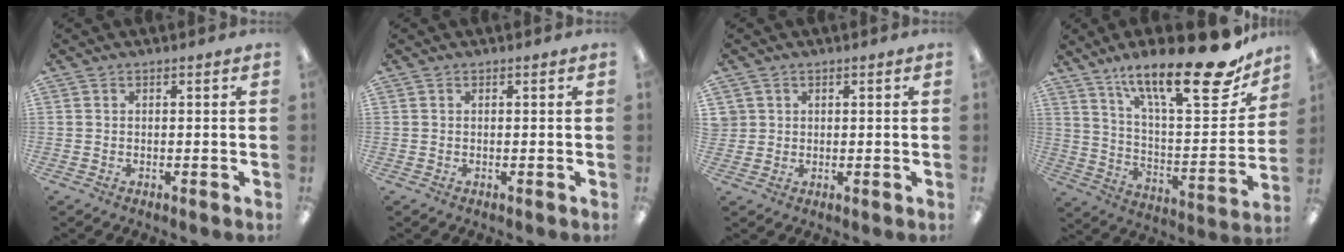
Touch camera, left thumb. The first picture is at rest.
{"total": 0.0}
{"total": 2.5, "force": [1.0, 2.3, 0.0], "torque": [-0.007, 0.004, 0.019]}
{"total": 24.1, "force": [17.3, 6.4, 15.5], "torque": [-0.227, -0.117, 0.278]}